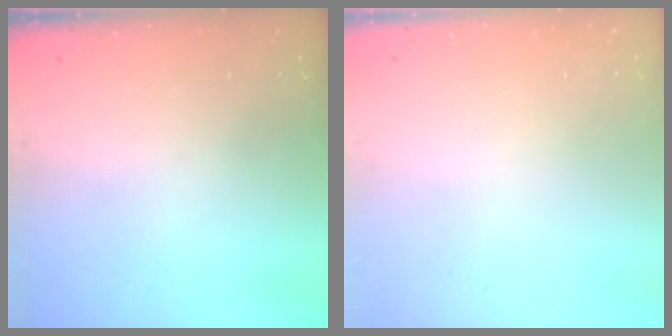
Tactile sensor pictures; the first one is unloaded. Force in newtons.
{"total": 2.5, "press": 2.5, "slide": 0.2}